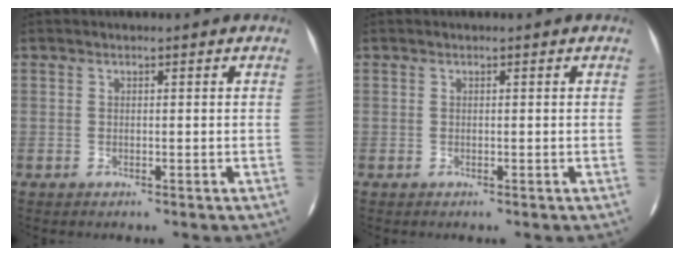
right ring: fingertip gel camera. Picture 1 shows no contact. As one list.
[{"total": 0.0}]